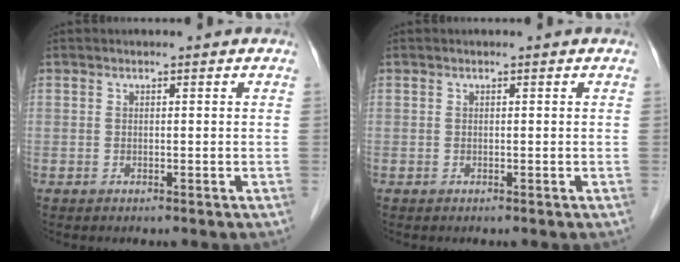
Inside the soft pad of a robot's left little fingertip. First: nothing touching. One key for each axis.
{"total": 0.0}